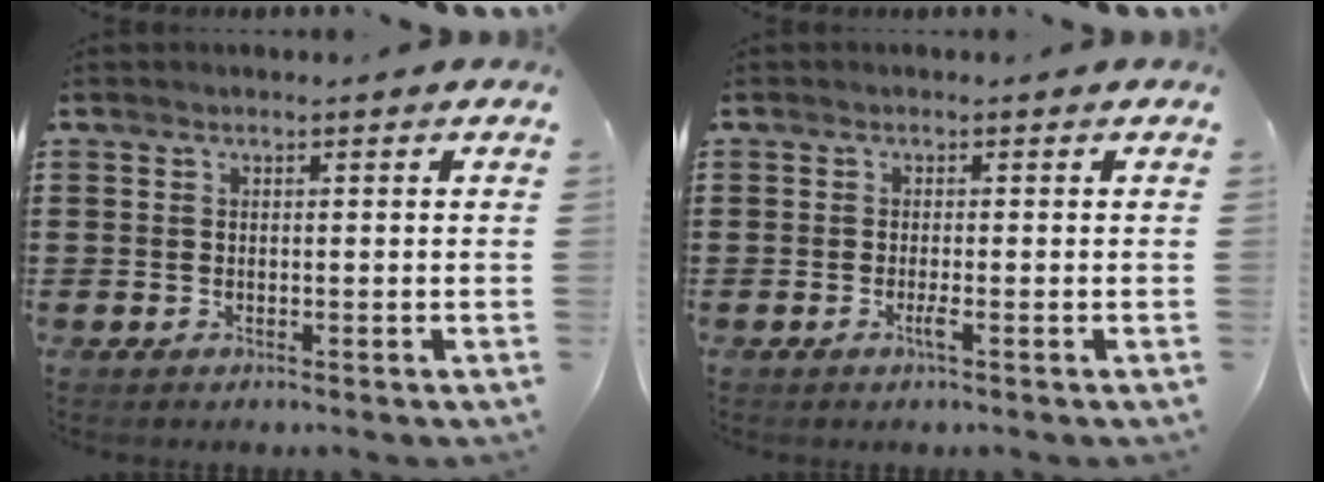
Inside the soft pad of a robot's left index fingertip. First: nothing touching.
{"total": 1.5, "force": [-0.6, -0.1, 1.3], "torque": [-0.030, -0.008, -0.012]}